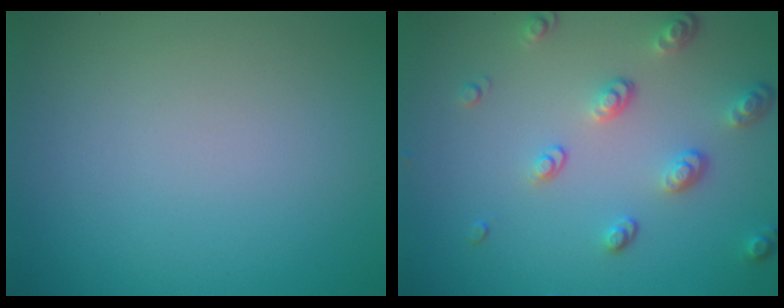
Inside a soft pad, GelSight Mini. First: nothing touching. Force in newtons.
{"total": 3.3, "press": 2.7, "slide": 2.0}